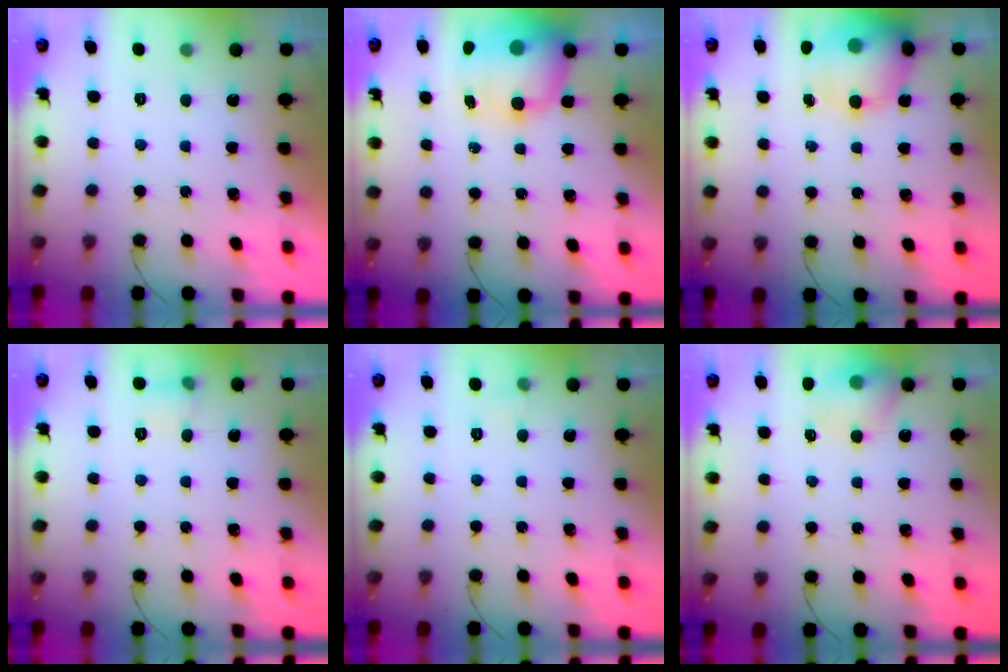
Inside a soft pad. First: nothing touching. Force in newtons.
{"total": 13.0, "press": 12.6, "slide": 3.5}
{"total": 17.2, "press": 16.8, "slide": 3.9}
{"total": 5.7, "press": 5.5, "slide": 1.7}
{"total": 2.6, "press": 2.4, "slide": 1.0}
{"total": 11.1, "press": 10.9, "slide": 1.9}